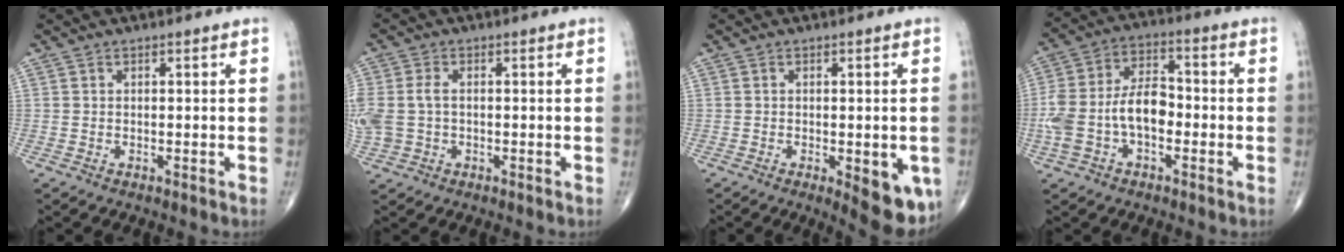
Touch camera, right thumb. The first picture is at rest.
{"total": 7.3, "force": [-0.3, 5.1, 5.3], "torque": [-0.147, 0.014, -0.002]}
{"total": 9.7, "force": [-3.0, 3.6, 8.5], "torque": [-0.088, -0.013, -0.032]}
{"total": 12.7, "force": [-2.7, 7.3, 10.1], "torque": [-0.207, 0.043, -0.055]}